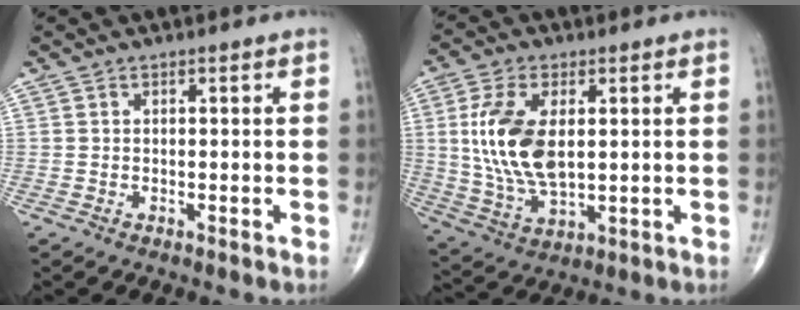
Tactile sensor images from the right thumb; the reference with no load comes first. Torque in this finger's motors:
{"motor_torque": [1.71, 2.27, 1.59, 0.32, 0.52]}